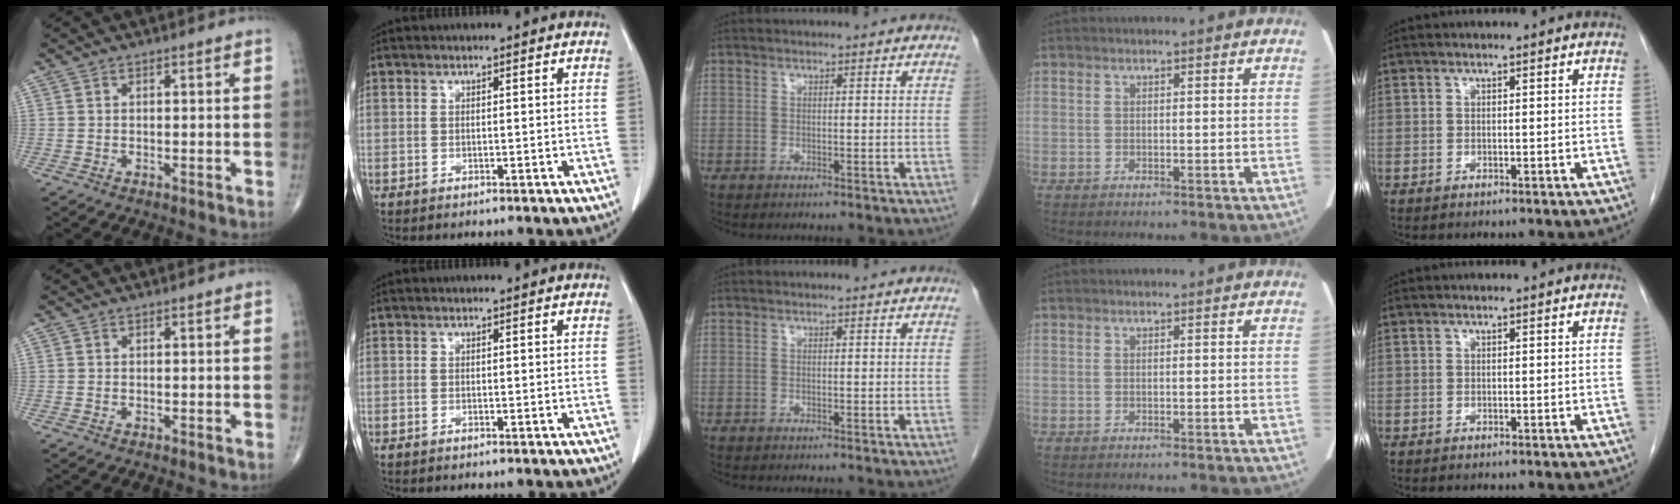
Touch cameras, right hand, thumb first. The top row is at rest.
{}